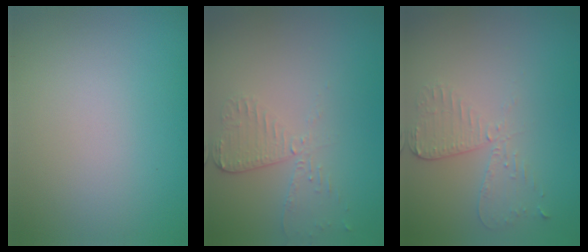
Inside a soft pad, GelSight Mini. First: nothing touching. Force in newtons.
{"total": 2.5, "press": 2.3, "slide": 1.2}
{"total": 2.7, "press": 2.4, "slide": 1.2}